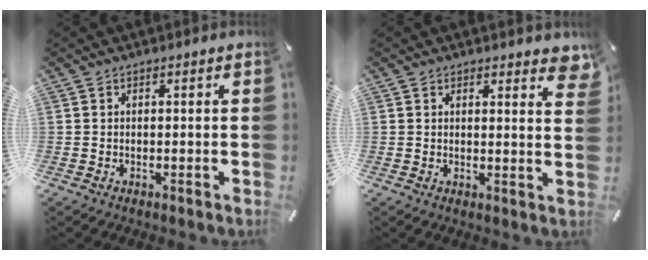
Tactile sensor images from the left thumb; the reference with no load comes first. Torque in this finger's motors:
{"motor_torque": [0.49, -0.34, 0.16, 0.12, -0.04]}